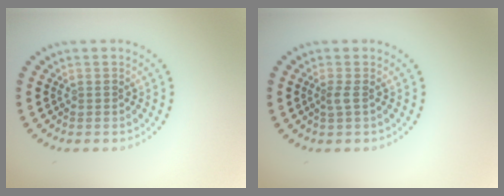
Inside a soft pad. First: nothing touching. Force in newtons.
{"total": 0.9, "press": 0.6, "slide": 0.7}